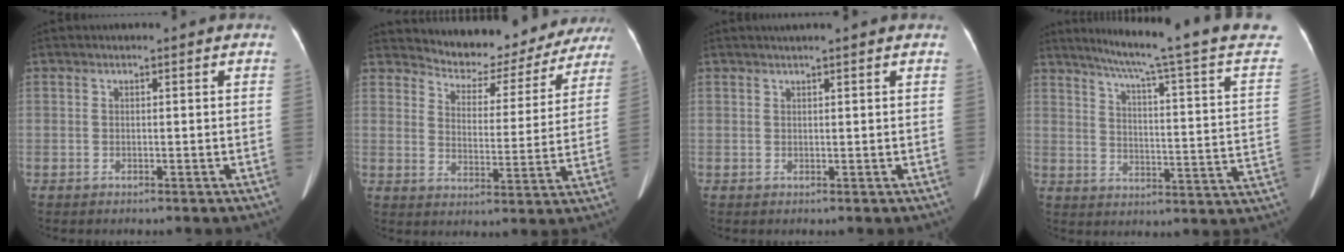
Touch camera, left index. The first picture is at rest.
{"total": 14.4, "force": [13.5, 4.5, 1.9], "torque": [-0.013, -0.009, 0.158]}
{"total": 2.8, "force": [2.4, -0.5, 1.5], "torque": [-0.018, 0.022, 0.033]}
{"total": 23.8, "force": [20.6, -1.8, 11.9], "torque": [-0.179, -0.067, 0.250]}